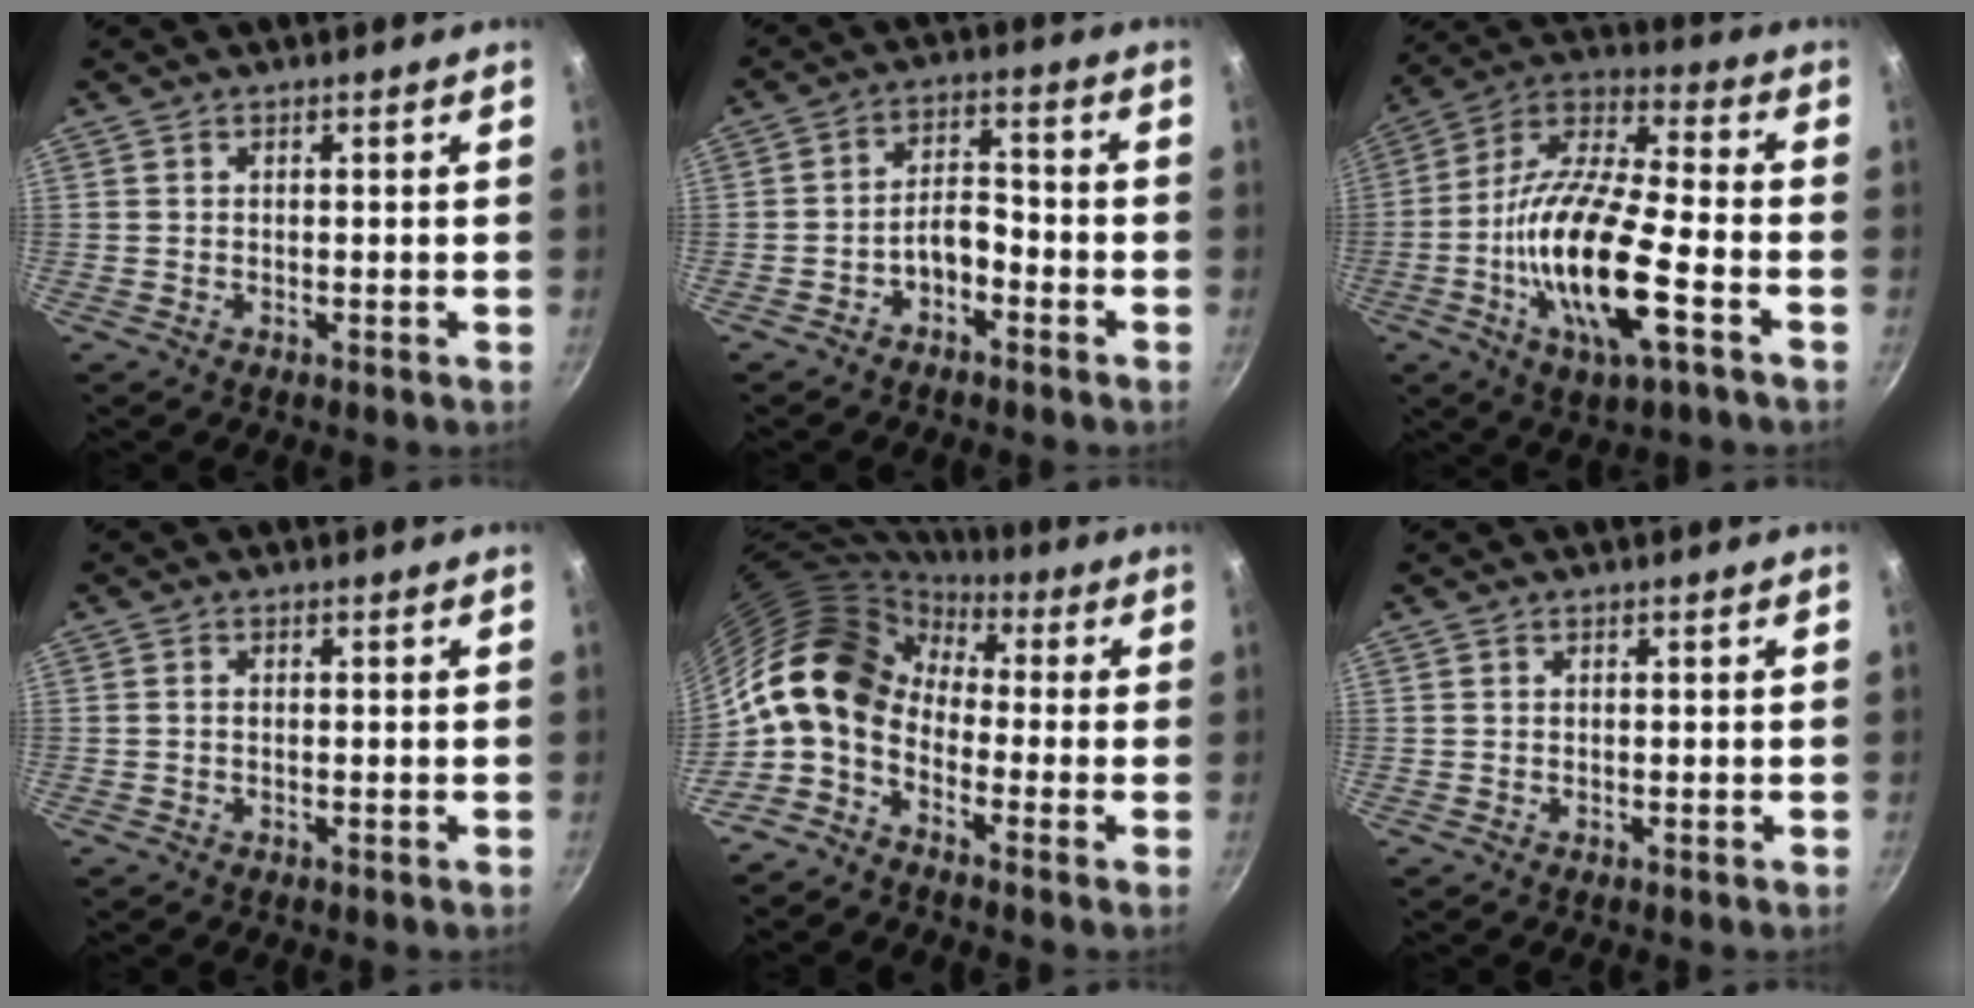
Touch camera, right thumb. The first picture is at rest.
{"total": 5.2, "force": [-2.9, 2.9, 3.2], "torque": [-0.038, 0.042, -0.050]}
{"total": 19.7, "force": [-5.9, 6.1, 17.8], "torque": [-0.339, 0.026, -0.126]}
{"total": 0.6, "force": [-0.1, 0.4, 0.5], "torque": [-0.009, 0.004, -0.002]}
{"total": 11.8, "force": [-0.7, 8.1, 8.5], "torque": [-0.134, 0.030, -0.037]}
{"total": 0.0}